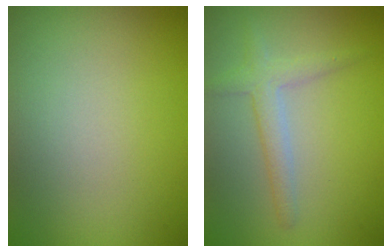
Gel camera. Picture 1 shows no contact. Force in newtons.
{"total": 1.7, "press": 1.7, "slide": 0.2}